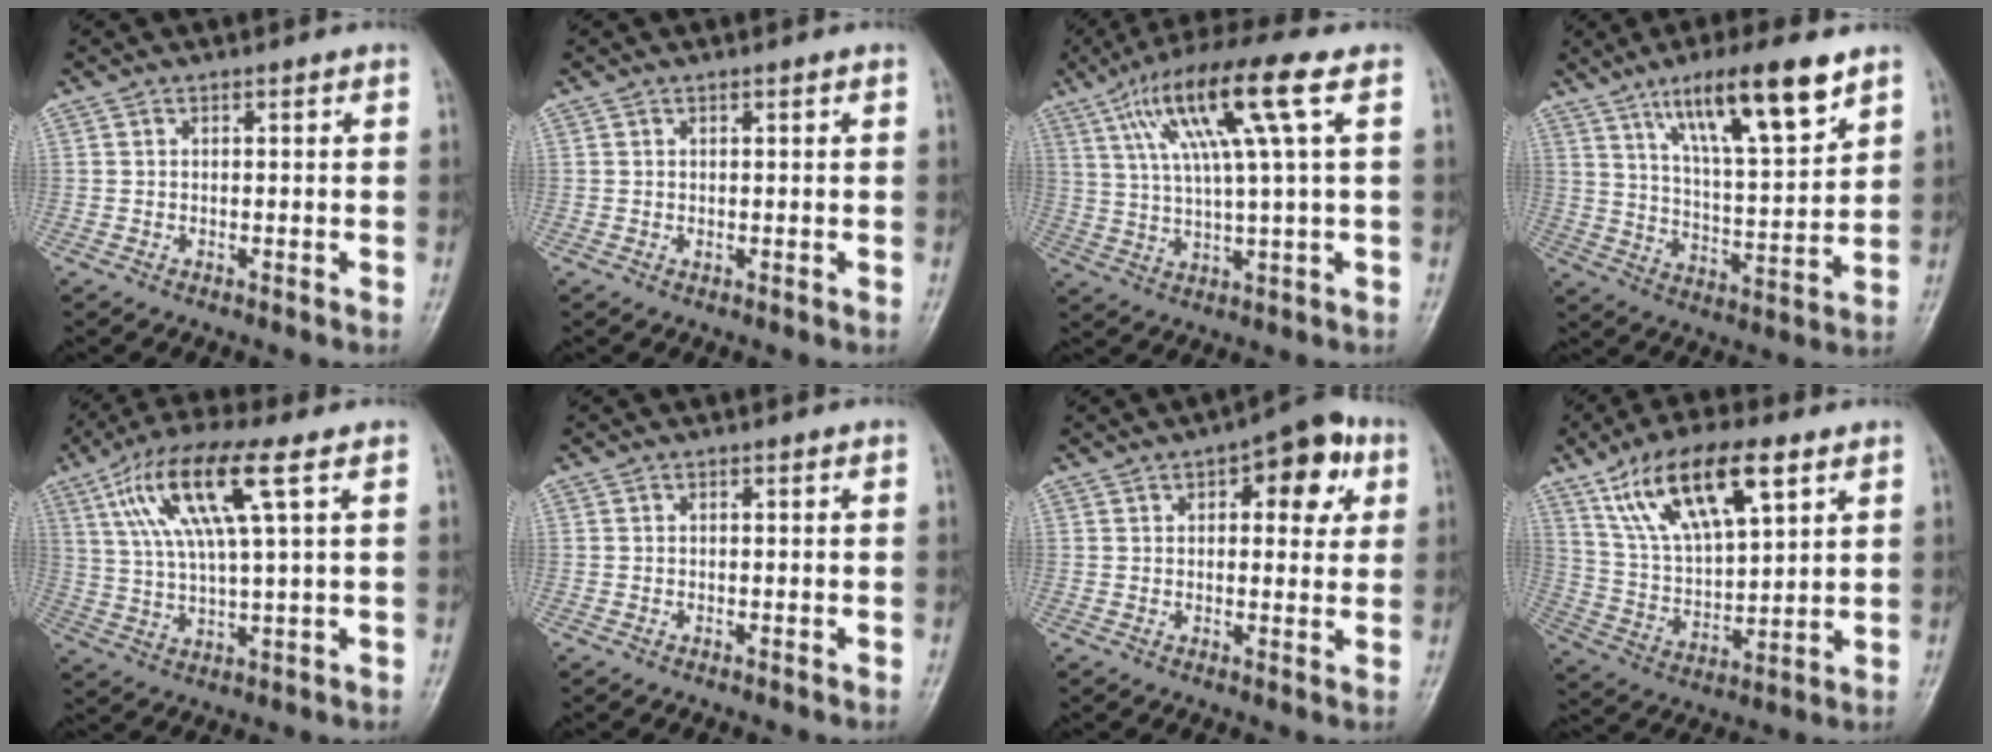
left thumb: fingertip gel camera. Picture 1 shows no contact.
{"total": 0.7, "force": [0.3, 0.2, 0.6], "torque": [-0.007, 0.000, 0.005]}
{"total": 14.9, "force": [5.6, 1.4, 13.8], "torque": [-0.268, 0.007, 0.098]}
{"total": 15.9, "force": [9.7, 3.4, 12.2], "torque": [-0.191, -0.042, 0.171]}
{"total": 14.0, "force": [5.5, 2.9, 12.5], "torque": [-0.263, 0.003, 0.103]}
{"total": 0.0}
{"total": 10.9, "force": [4.3, 5.2, 8.6], "torque": [-0.069, 0.001, 0.046]}
{"total": 17.7, "force": [9.4, 6.9, 13.3], "torque": [-0.219, -0.022, 0.178]}